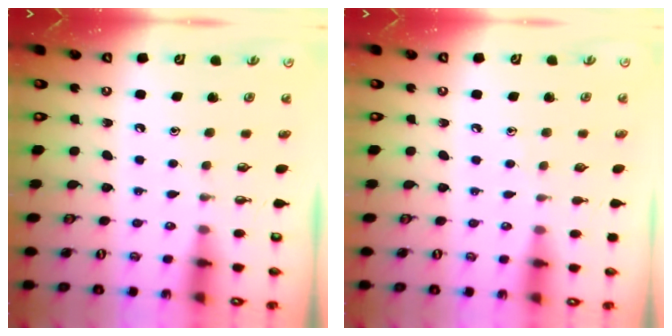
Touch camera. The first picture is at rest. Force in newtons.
{"total": 3.2, "press": 3.1, "slide": 0.4}